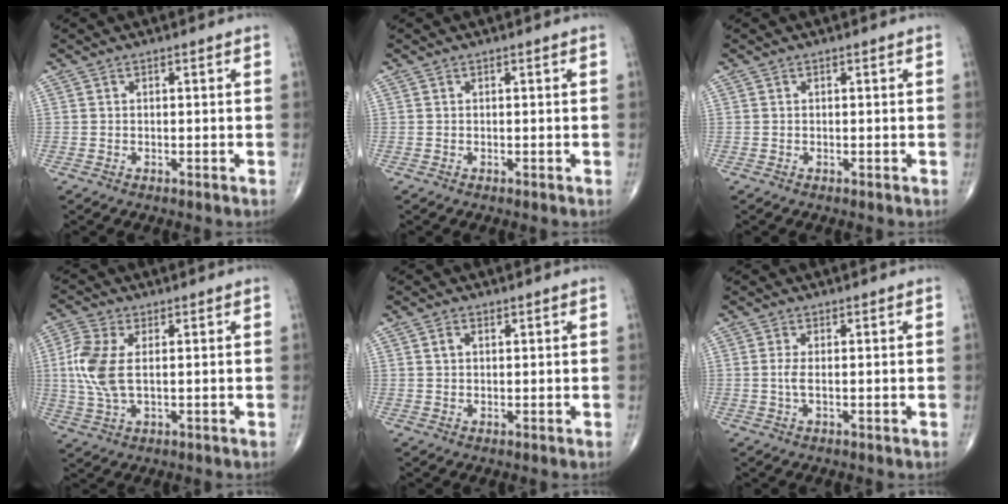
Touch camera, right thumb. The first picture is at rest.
{"total": 0.0}
{"total": 0.0}
{"total": 8.7, "force": [1.0, 4.5, 7.4], "torque": [-0.184, 0.003, 0.021]}
{"total": 1.7, "force": [0.8, 1.2, 1.0], "torque": [-0.018, 0.001, 0.014]}
{"total": 1.8, "force": [0.1, 0.4, 1.8], "torque": [-0.048, -0.004, 0.002]}